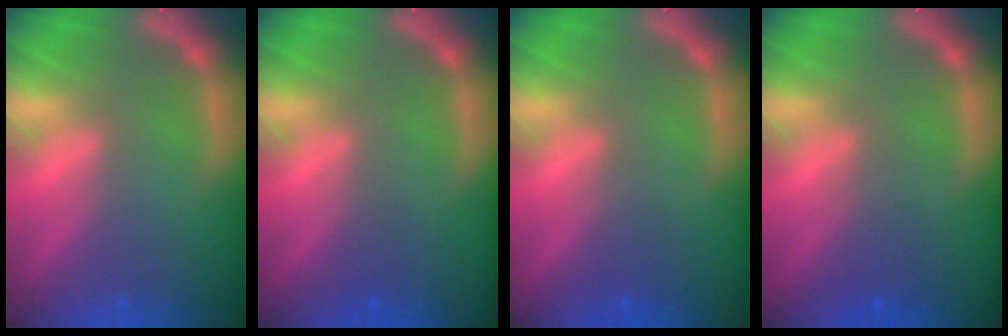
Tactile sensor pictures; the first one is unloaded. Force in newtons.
{"total": 0.9}
{"total": 1.4}
{"total": 2.0}